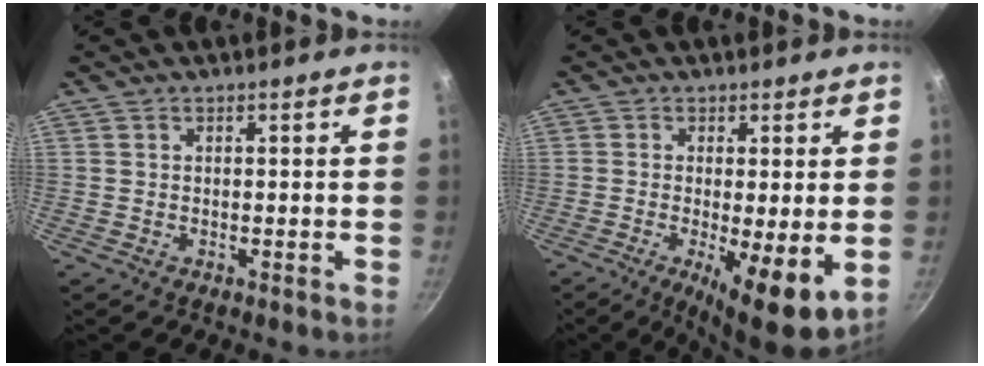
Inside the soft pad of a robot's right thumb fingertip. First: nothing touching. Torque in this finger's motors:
{"motor_torque": [-0.30, 0.72, 0.03, -0.03, 0.08]}